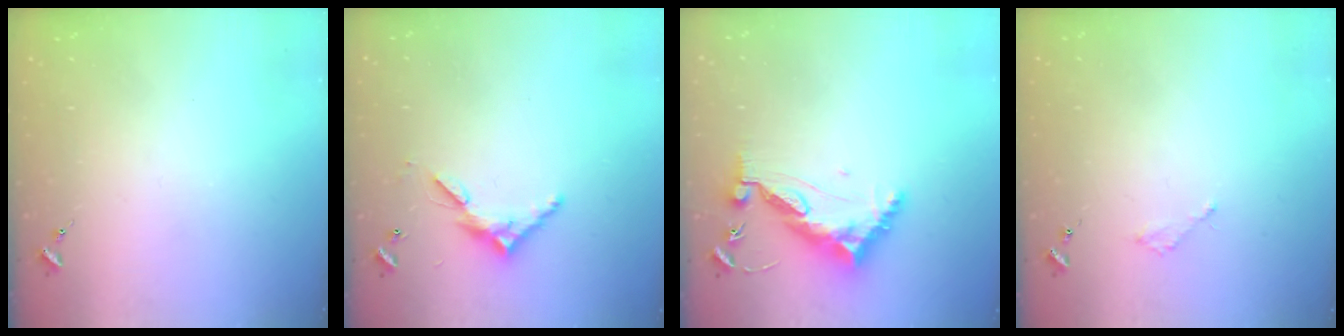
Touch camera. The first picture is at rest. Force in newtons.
{"total": 7.4, "press": 7.4, "slide": 0.4}
{"total": 10.3, "press": 10.2, "slide": 1.0}
{"total": 2.0, "press": 2.0, "slide": 0.3}